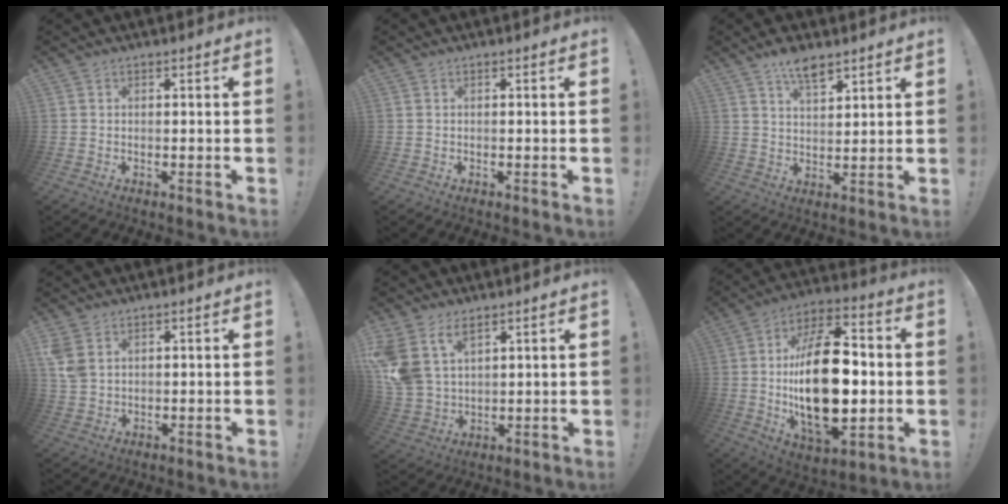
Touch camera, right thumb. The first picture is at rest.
{"total": 0.0}
{"total": 7.0, "force": [5.2, 2.5, 4.0], "torque": [-0.067, -0.028, 0.091]}
{"total": 5.2, "force": [2.6, 3.4, 3.1], "torque": [-0.060, -0.009, 0.051]}
{"total": 10.8, "force": [6.3, 6.6, 5.7], "torque": [-0.136, -0.031, 0.126]}
{"total": 28.0, "force": [-1.3, 15.0, 23.6], "torque": [-0.433, 0.003, -0.018]}